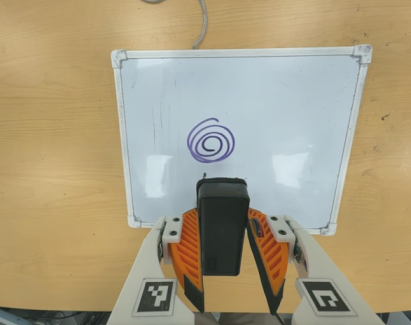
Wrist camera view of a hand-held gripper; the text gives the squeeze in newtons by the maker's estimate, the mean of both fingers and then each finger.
{"total": 4.2, "left": 3.1, "right": 5.4}